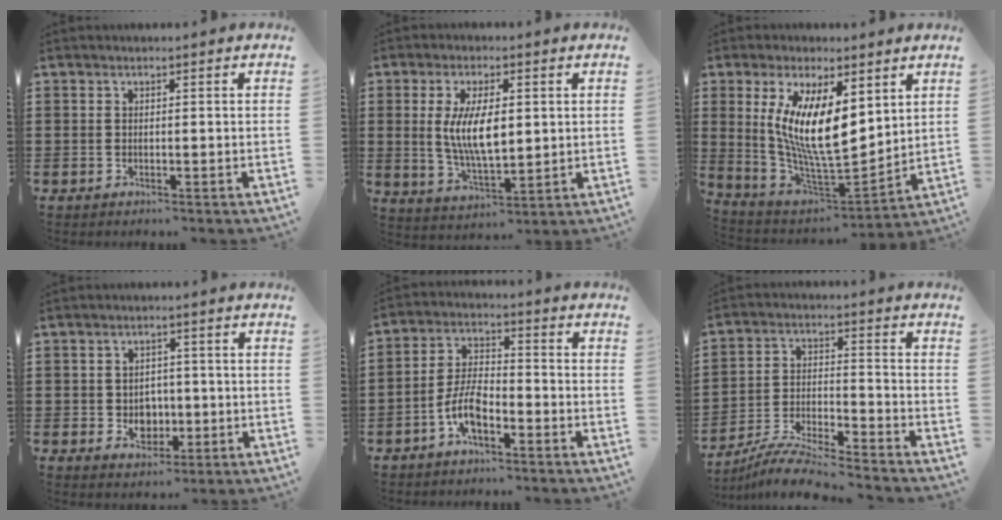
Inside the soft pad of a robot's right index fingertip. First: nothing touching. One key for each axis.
{"total": 8.8, "fx": 1.1, "fy": 3.6, "fz": 8.0, "tx": -0.159, "ty": 0.001, "tz": 0.014}
{"total": 12.0, "fx": 3.2, "fy": 4.4, "fz": 10.7, "tx": -0.217, "ty": -0.020, "tz": 0.058}
{"total": 3.7, "fx": -0.5, "fy": 3.3, "fz": 1.5, "tx": -0.032, "ty": 0.004, "tz": -0.013}
{"total": 6.6, "fx": -3.4, "fy": 2.9, "fz": 4.8, "tx": -0.115, "ty": 0.003, "tz": -0.071}
{"total": 7.6, "fx": -7.4, "fy": -0.1, "fz": 2.0, "tx": -0.049, "ty": 0.001, "tz": -0.147}